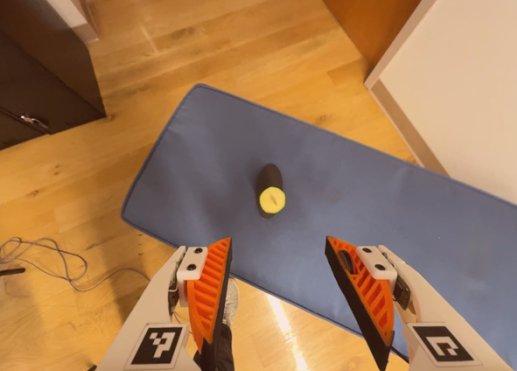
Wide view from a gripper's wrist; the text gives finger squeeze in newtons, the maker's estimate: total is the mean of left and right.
{"total": 0.0}